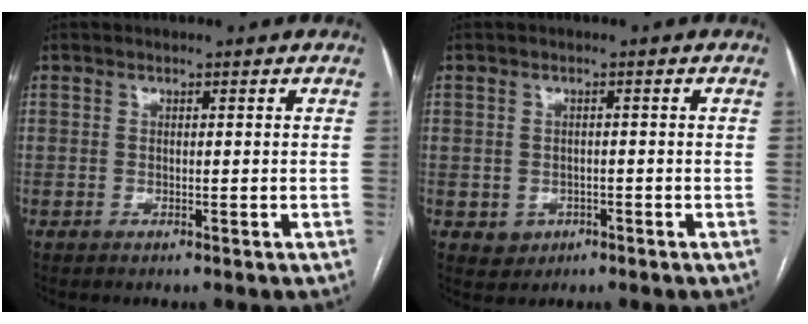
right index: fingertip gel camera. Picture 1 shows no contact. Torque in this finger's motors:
{"motor_torque": [-0.19, 0.02, -0.49, -0.12]}